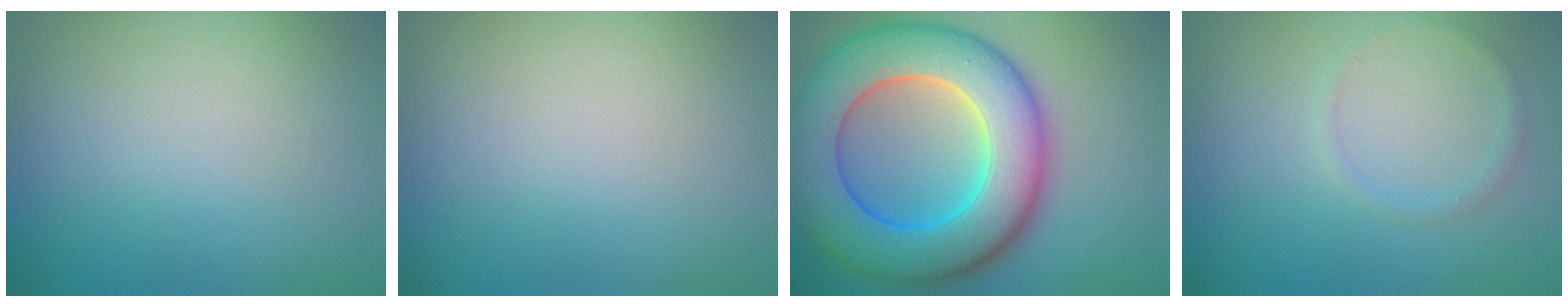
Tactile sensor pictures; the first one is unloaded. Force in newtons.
{"total": 0.0}
{"total": 12.5, "press": 12.5, "slide": 0.3}
{"total": 0.9, "press": 0.9, "slide": 0.1}